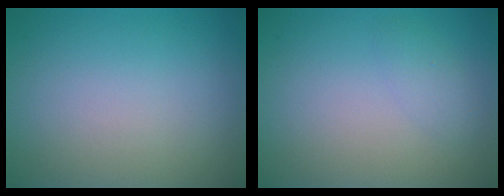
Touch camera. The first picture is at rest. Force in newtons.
{"total": 1.2, "press": 1.2, "slide": 0.1}